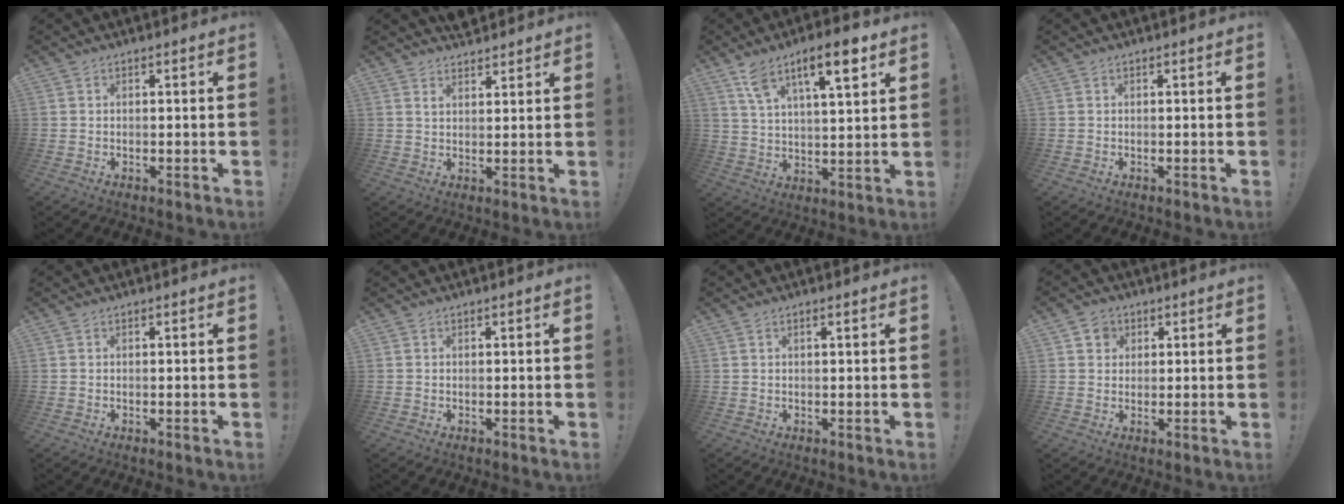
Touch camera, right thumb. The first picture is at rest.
{"total": 3.7, "force": [3.3, 1.4, 0.9], "torque": [-0.002, -0.023, 0.059]}
{"total": 12.7, "force": [7.7, 3.5, 9.5], "torque": [-0.147, -0.028, 0.123]}
{"total": 0.0}
{"total": 0.0}
{"total": 0.0}
{"total": 1.2, "force": [0.6, 0.0, 1.1], "torque": [-0.014, -0.002, 0.008]}
{"total": 3.9, "force": [1.7, 3.4, 0.9], "torque": [-0.007, -0.004, 0.029]}